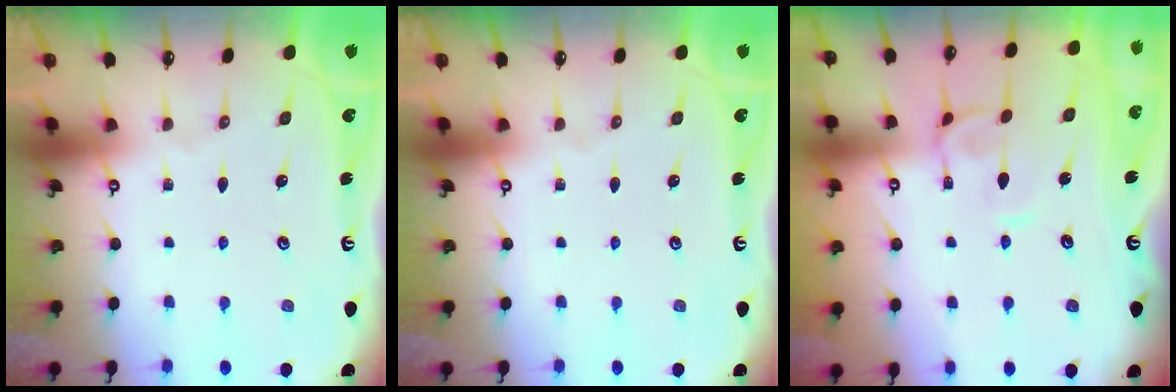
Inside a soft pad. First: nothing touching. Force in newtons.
{"total": 0.0}
{"total": 1.0, "press": 0.8, "slide": 0.6}